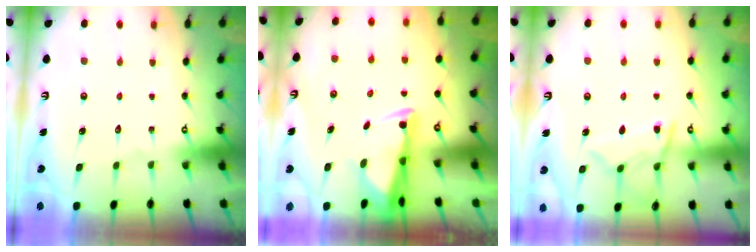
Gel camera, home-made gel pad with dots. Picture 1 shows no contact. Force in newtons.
{"total": 2.8, "press": 2.7, "slide": 1.0}
{"total": 9.4, "press": 9.4, "slide": 0.8}